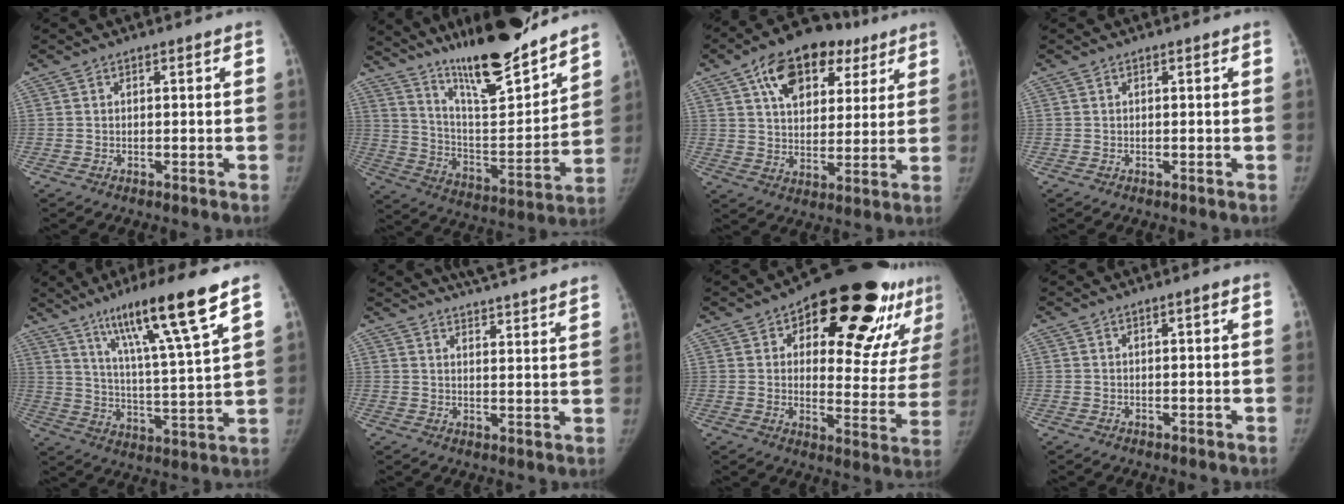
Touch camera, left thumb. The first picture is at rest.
{"total": 22.9, "force": [18.4, 4.2, 13.0], "torque": [-0.176, -0.098, 0.307]}
{"total": 18.2, "force": [9.1, 11.1, 11.1], "torque": [-0.130, -0.006, 0.143]}
{"total": 0.0}
{"total": 17.8, "force": [11.1, 0.9, 13.9], "torque": [-0.225, -0.050, 0.185]}
{"total": 15.4, "force": [14.0, 1.7, 6.2], "torque": [-0.074, -0.034, 0.183]}
{"total": 28.2, "force": [15.5, 12.1, 20.2], "torque": [-0.224, -0.036, 0.213]}
{"total": 1.1, "force": [0.3, 0.1, 1.0], "torque": [-0.017, 0.002, 0.004]}